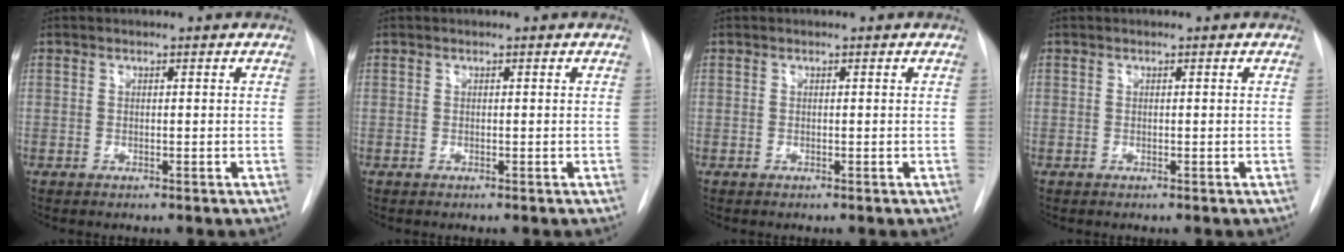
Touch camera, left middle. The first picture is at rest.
{"total": 0.0}
{"total": 0.0}
{"total": 0.0}